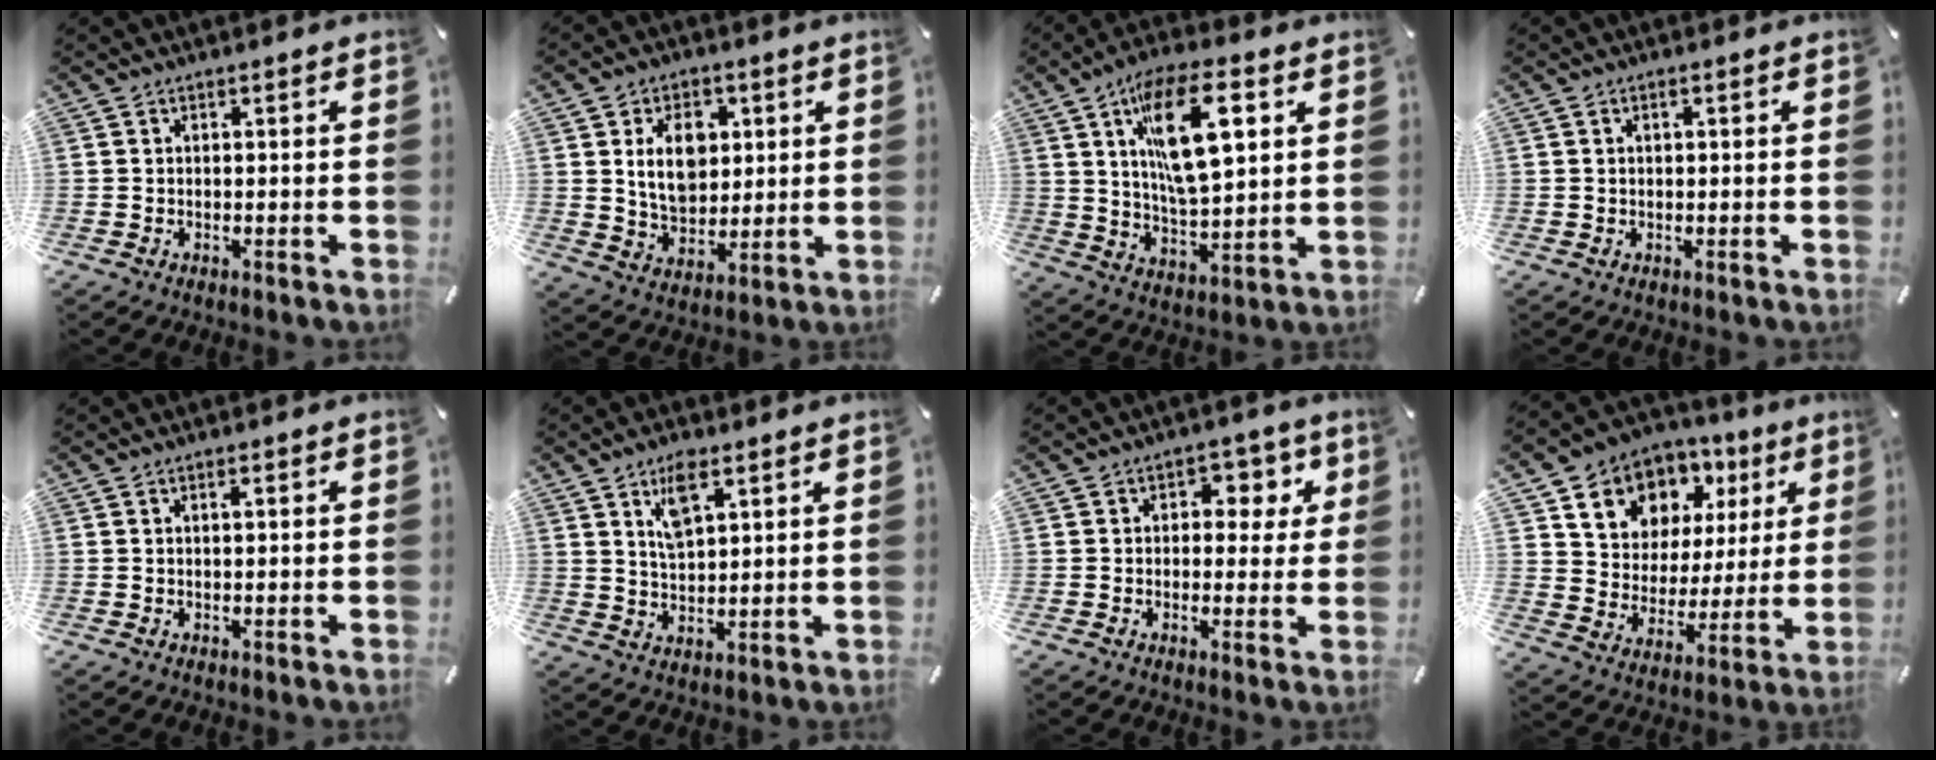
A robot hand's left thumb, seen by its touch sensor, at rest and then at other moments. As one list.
[{"total": 10.9, "force": [2.8, 8.2, 6.6], "torque": [-0.104, 0.001, 0.047]}, {"total": 17.9, "force": [6.8, 7.7, 14.7], "torque": [-0.260, -0.004, 0.110]}, {"total": 1.1, "force": [0.3, 0.5, 0.9], "torque": [-0.018, 0.005, 0.003]}, {"total": 1.1, "force": [0.4, 0.3, 1.0], "torque": [-0.020, 0.002, 0.005]}, {"total": 7.1, "force": [4.1, 3.1, 5.0], "torque": [-0.092, -0.006, 0.070]}, {"total": 6.0, "force": [1.6, 4.8, 3.2], "torque": [-0.021, -0.006, 0.016]}, {"total": 11.0, "force": [6.6, 8.6, 1.6], "torque": [-0.046, -0.055, 0.125]}]